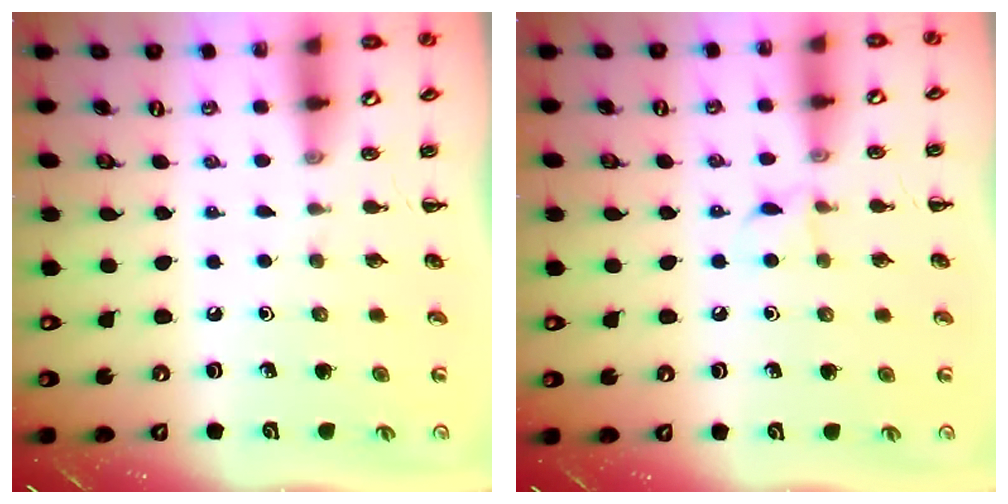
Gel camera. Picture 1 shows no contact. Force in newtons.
{"total": 5.3, "press": 5.2, "slide": 1.3}